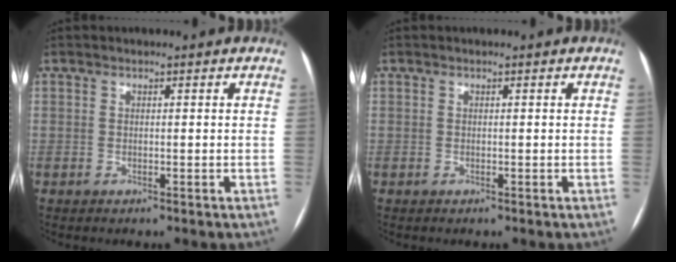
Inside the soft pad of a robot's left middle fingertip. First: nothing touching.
{"total": 0.0}